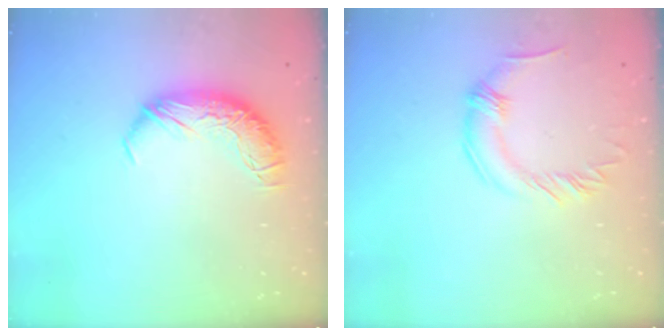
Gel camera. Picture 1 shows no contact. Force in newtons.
{"total": 0.0}